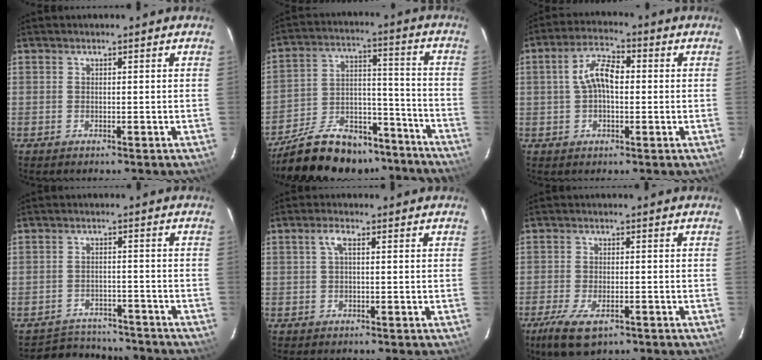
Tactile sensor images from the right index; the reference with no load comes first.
{"total": 22.8, "force": [-19.0, 9.7, 8.1], "torque": [-0.163, 0.050, -0.268]}
{"total": 7.5, "force": [0.6, 3.8, 6.4], "torque": [-0.121, 0.022, 0.011]}
{"total": 10.5, "force": [-9.3, 4.3, 1.8], "torque": [-0.047, 0.025, -0.120]}
{"total": 2.1, "force": [0.4, 0.6, 2.0], "torque": [-0.040, 0.009, 0.007]}
{"total": 8.9, "force": [-5.2, 3.8, 6.1], "torque": [-0.147, -0.029, -0.090]}